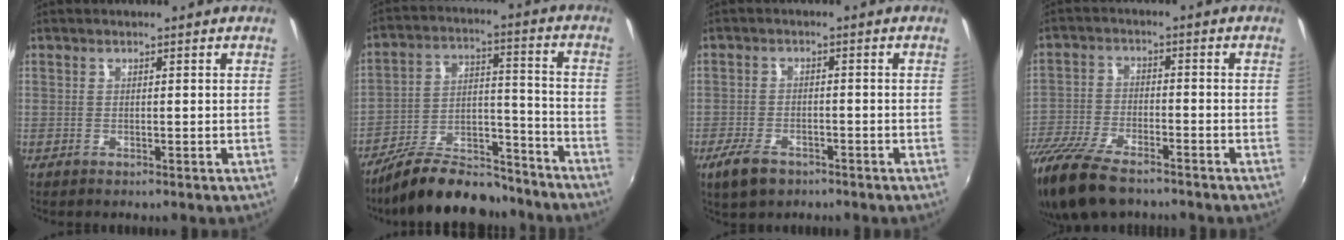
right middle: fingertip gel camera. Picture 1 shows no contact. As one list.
[{"total": 18.3, "force": [-15.3, 5.9, 8.0], "torque": [-0.146, 0.016, -0.231]}, {"total": 6.1, "force": [-4.1, 3.1, 3.3], "torque": [-0.089, -0.011, -0.072]}, {"total": 16.2, "force": [-12.6, 5.4, 8.6], "torque": [-0.206, -0.040, -0.231]}]